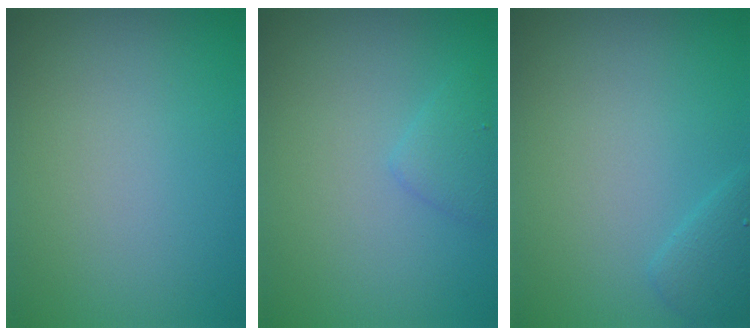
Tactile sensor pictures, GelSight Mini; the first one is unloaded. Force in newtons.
{"total": 1.5, "press": 1.5, "slide": 0.1}
{"total": 1.6, "press": 1.6, "slide": 0.1}